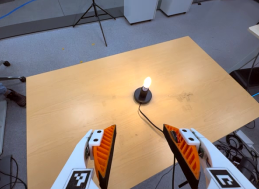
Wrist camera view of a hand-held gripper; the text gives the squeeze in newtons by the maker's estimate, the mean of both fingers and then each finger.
{"total": 0.0}